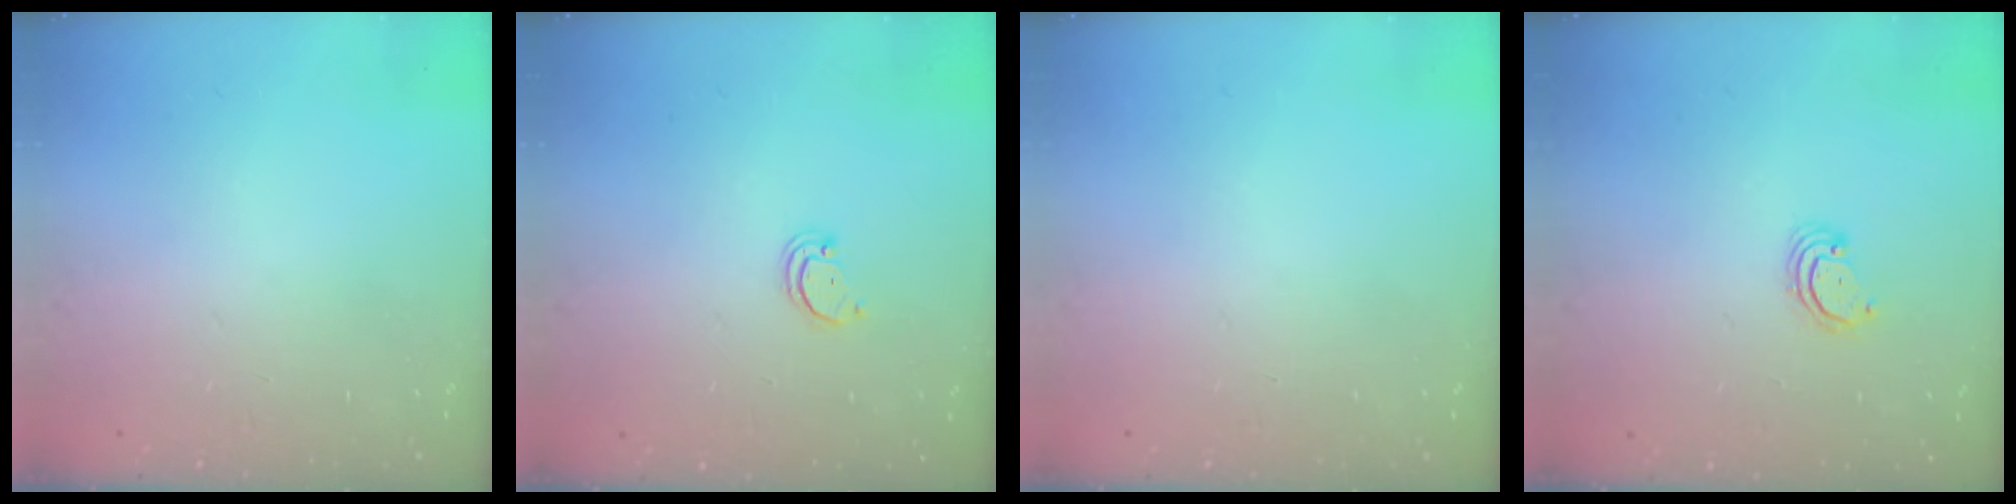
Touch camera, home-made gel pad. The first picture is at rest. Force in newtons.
{"total": 1.6, "press": 1.6, "slide": 0.1}
{"total": 0.0}
{"total": 2.8, "press": 2.8, "slide": 0.2}